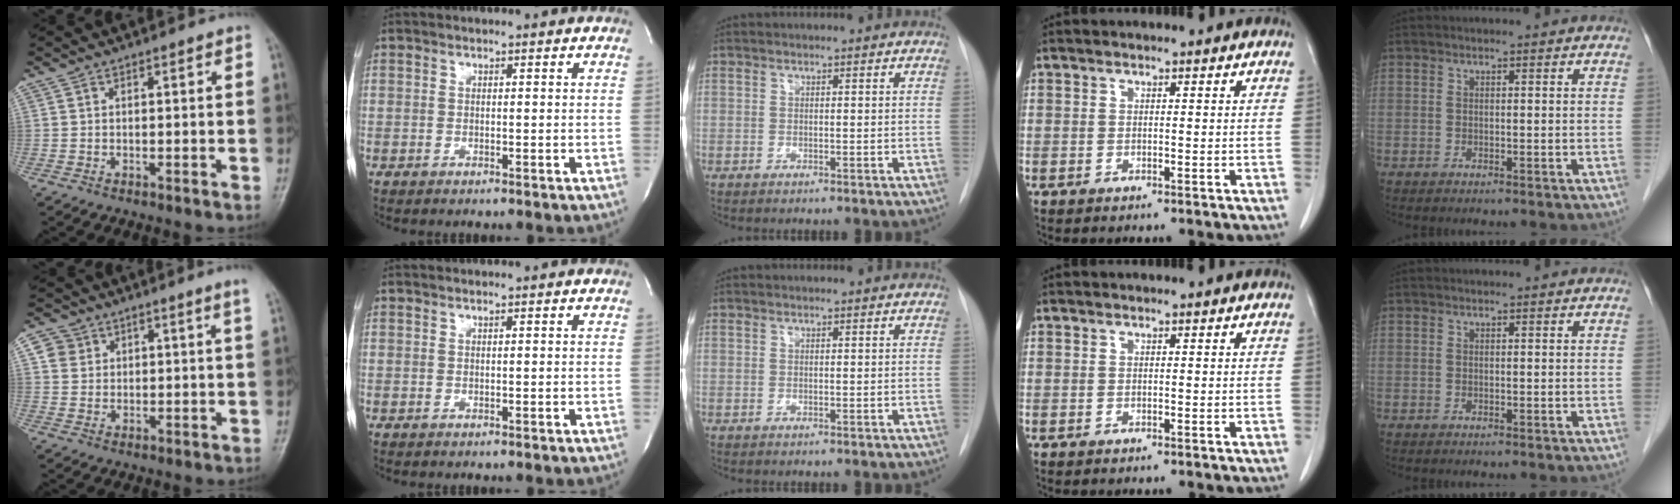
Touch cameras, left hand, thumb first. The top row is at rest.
{"thumb": {"total": 5.6, "force": [3.9, 2.8, 3.0], "torque": [-0.027, -0.022, 0.060]}}